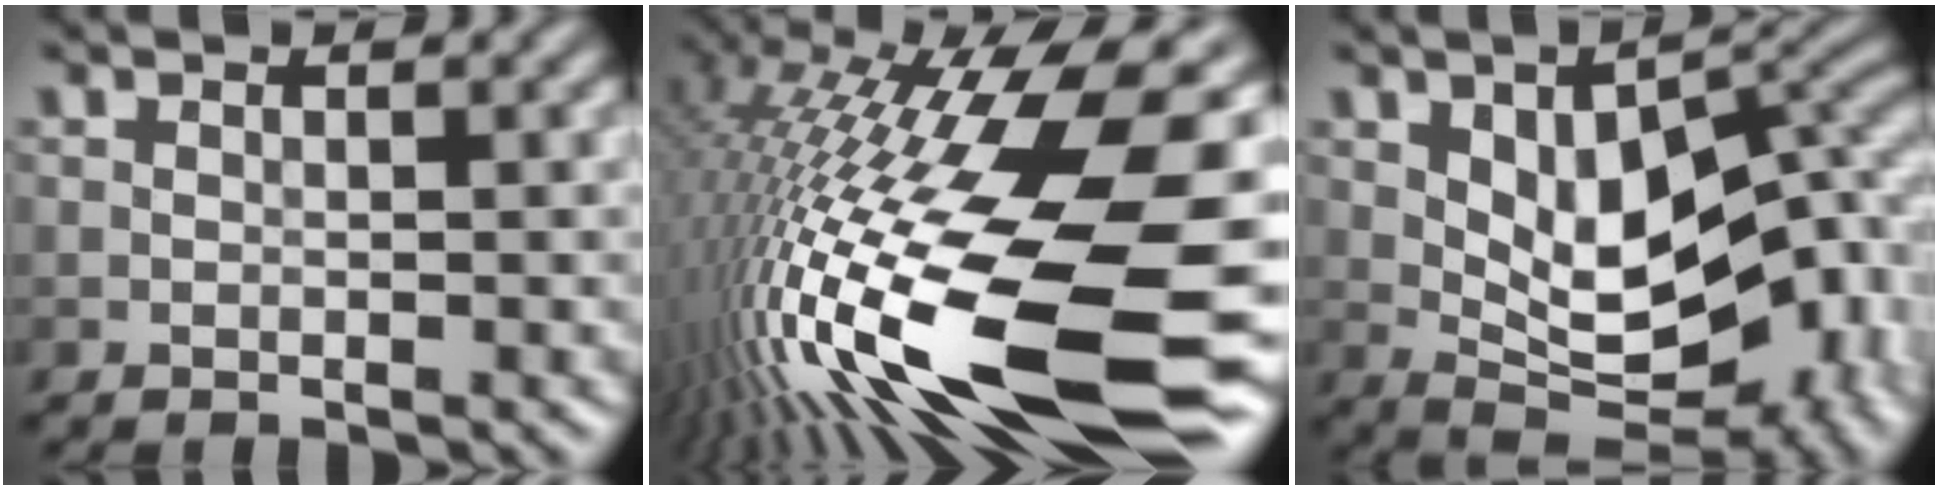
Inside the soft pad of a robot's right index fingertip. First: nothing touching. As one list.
[{"total": 20.2, "force": [-4.0, 5.2, 19.1], "torque": [-0.371, -0.004, -0.076]}, {"total": 13.0, "force": [-1.2, 7.1, 10.9], "torque": [-0.153, 0.004, -0.023]}]